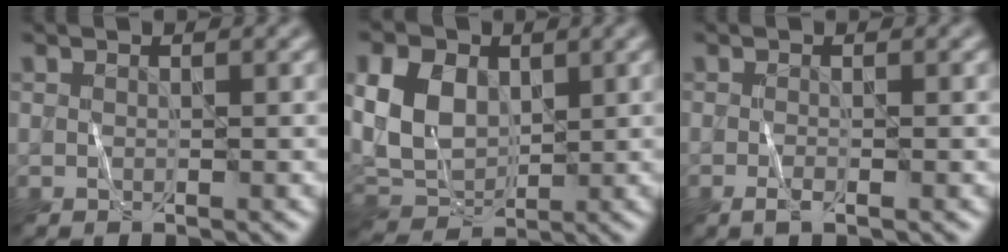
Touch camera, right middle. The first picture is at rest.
{"total": 6.4, "force": [1.4, 4.7, 4.2], "torque": [-0.104, 0.003, 0.024]}
{"total": 1.1, "force": [-0.5, 0.2, 1.0], "torque": [-0.018, -0.002, -0.011]}